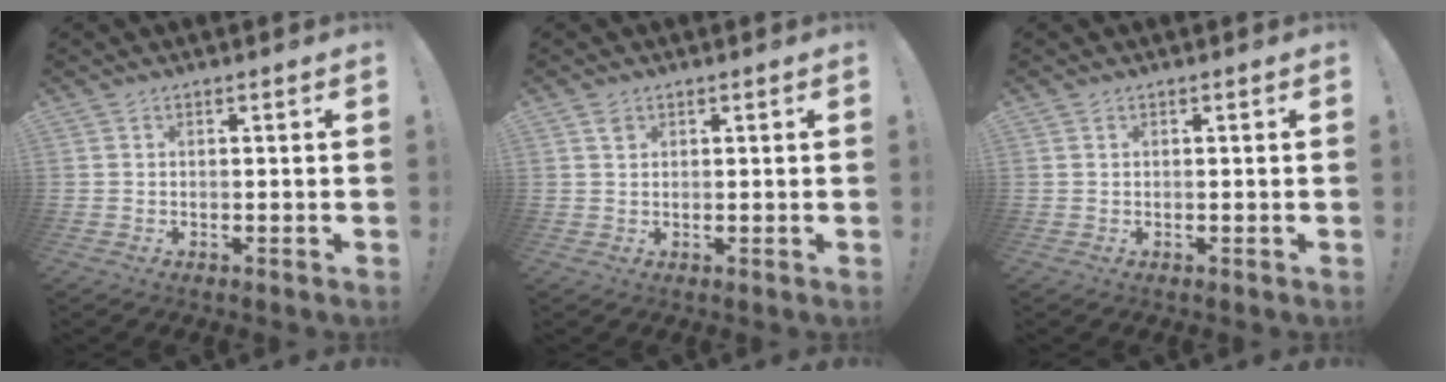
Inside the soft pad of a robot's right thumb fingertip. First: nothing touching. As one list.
[{"total": 1.4, "force": [0.9, 0.9, 0.6], "torque": [0.002, -0.006, 0.015]}, {"total": 0.0}]